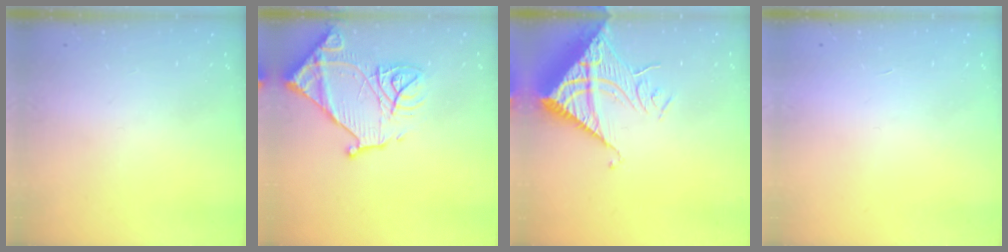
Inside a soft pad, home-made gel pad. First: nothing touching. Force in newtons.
{"total": 17.7, "press": 17.7, "slide": 1.5}
{"total": 16.2, "press": 16.1, "slide": 2.1}
{"total": 1.7, "press": 1.7, "slide": 0.1}